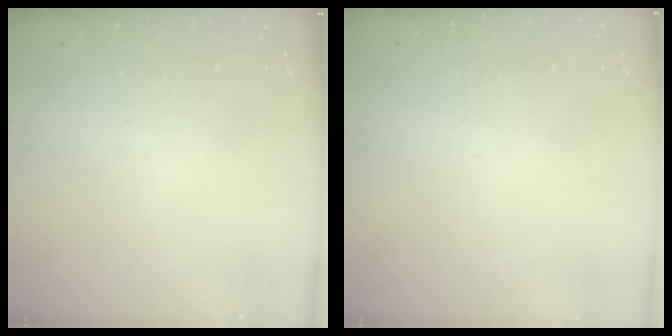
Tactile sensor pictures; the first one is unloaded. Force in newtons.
{"total": 1.8, "press": 1.7, "slide": 0.4}